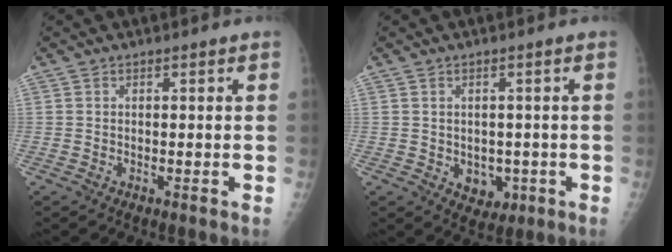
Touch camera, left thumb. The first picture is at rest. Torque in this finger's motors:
{"motor_torque": [-0.24, 0.36, 0.18, -0.18, 0.03]}